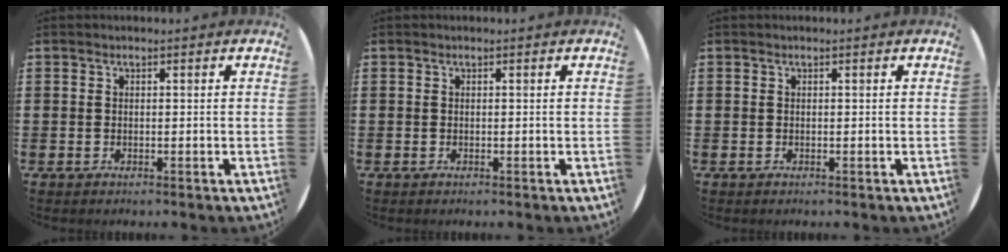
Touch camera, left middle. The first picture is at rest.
{"total": 0.0}
{"total": 0.0}